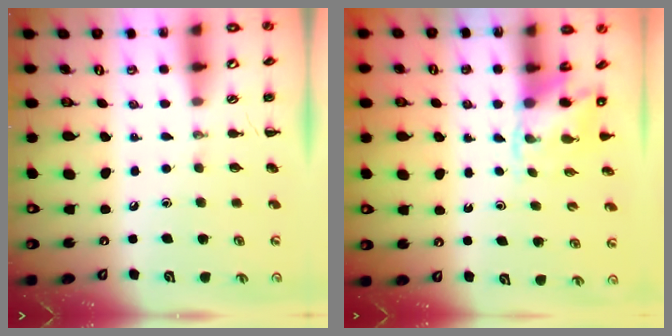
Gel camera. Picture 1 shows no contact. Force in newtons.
{"total": 3.2, "press": 3.1, "slide": 0.6}